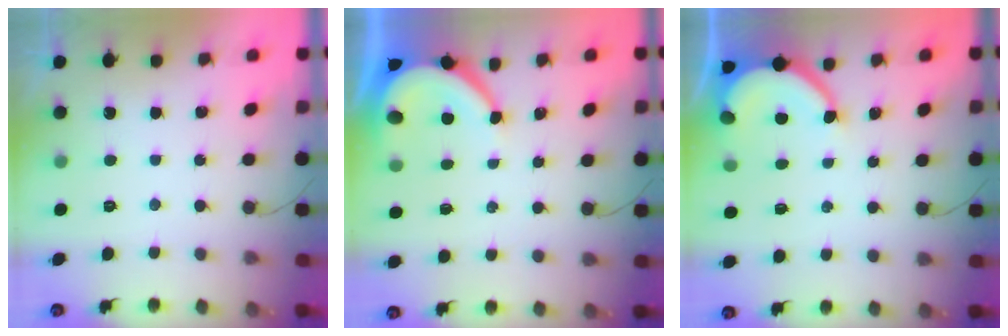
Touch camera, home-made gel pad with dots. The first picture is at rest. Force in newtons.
{"total": 6.3, "press": 6.3, "slide": 0.6}
{"total": 6.9, "press": 6.9, "slide": 0.5}